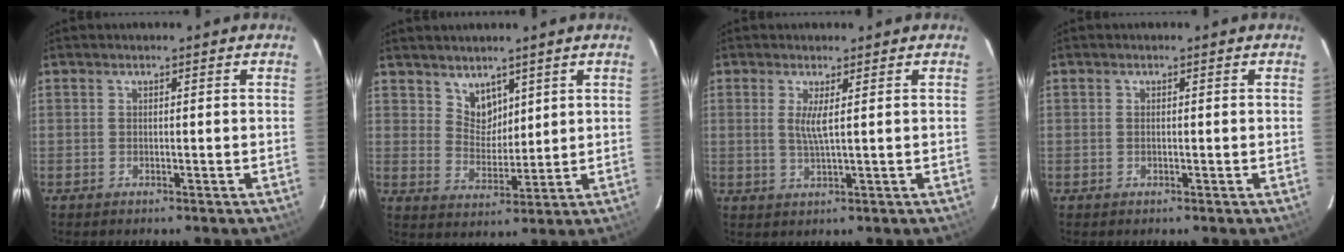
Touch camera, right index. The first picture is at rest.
{"total": 5.1, "force": [3.7, 3.3, 1.3], "torque": [-0.011, 0.004, 0.073]}
{"total": 3.1, "force": [0.8, -0.1, 3.0], "torque": [-0.059, -0.007, 0.013]}
{"total": 0.5, "force": [0.0, 0.2, 0.5], "torque": [-0.011, 0.001, -0.001]}